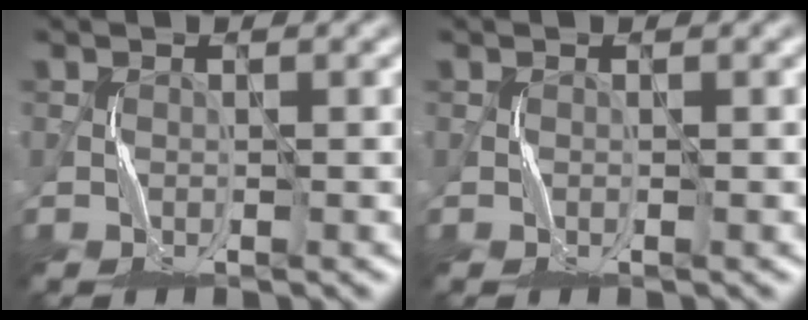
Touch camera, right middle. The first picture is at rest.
{"total": 0.0}